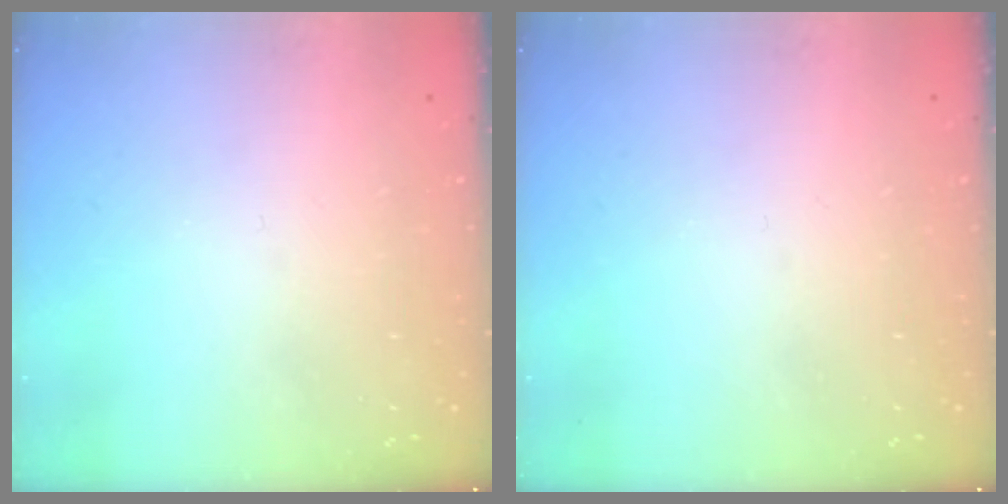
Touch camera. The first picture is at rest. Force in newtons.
{"total": 0.0}